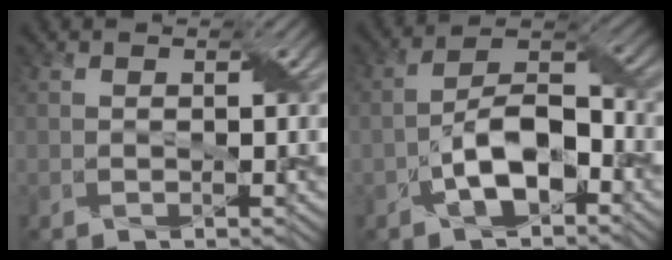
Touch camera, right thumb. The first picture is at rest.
{"total": 8.1, "force": [-3.5, 3.9, 6.2], "torque": [-0.108, 0.011, -0.066]}